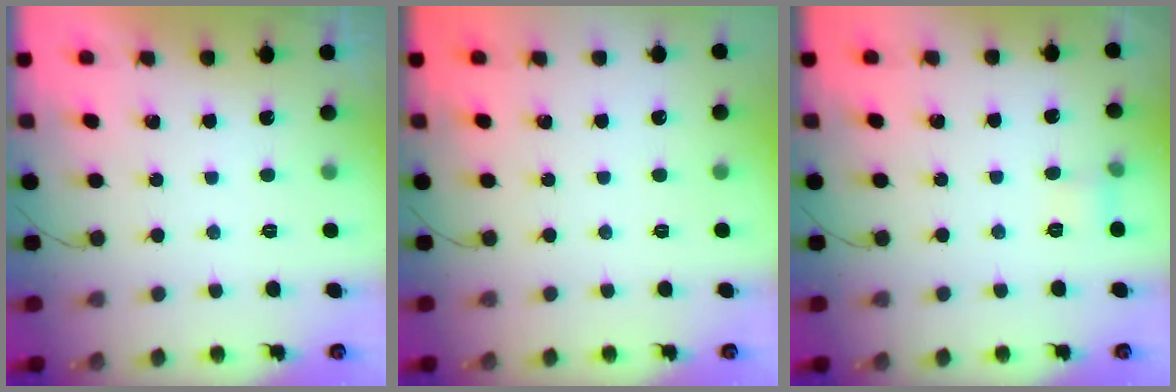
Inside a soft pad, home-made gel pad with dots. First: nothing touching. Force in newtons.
{"total": 0.0}
{"total": 5.1, "press": 4.8, "slide": 1.7}